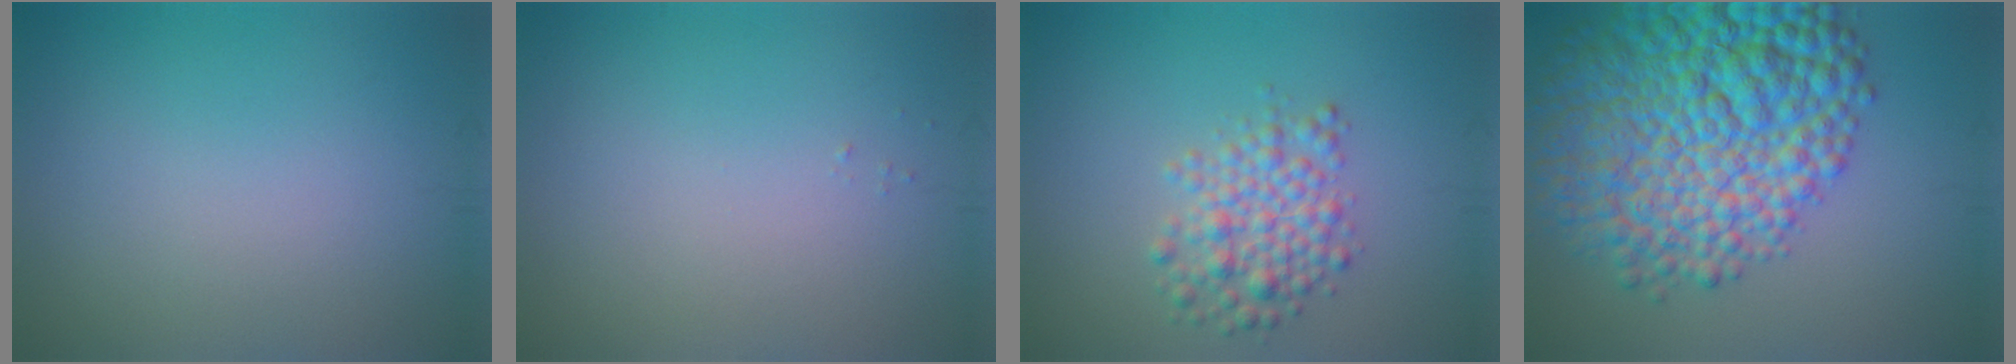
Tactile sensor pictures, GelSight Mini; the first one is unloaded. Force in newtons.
{"total": 0.0}
{"total": 3.6, "press": 3.6, "slide": 0.2}
{"total": 13.2, "press": 13.2, "slide": 0.3}